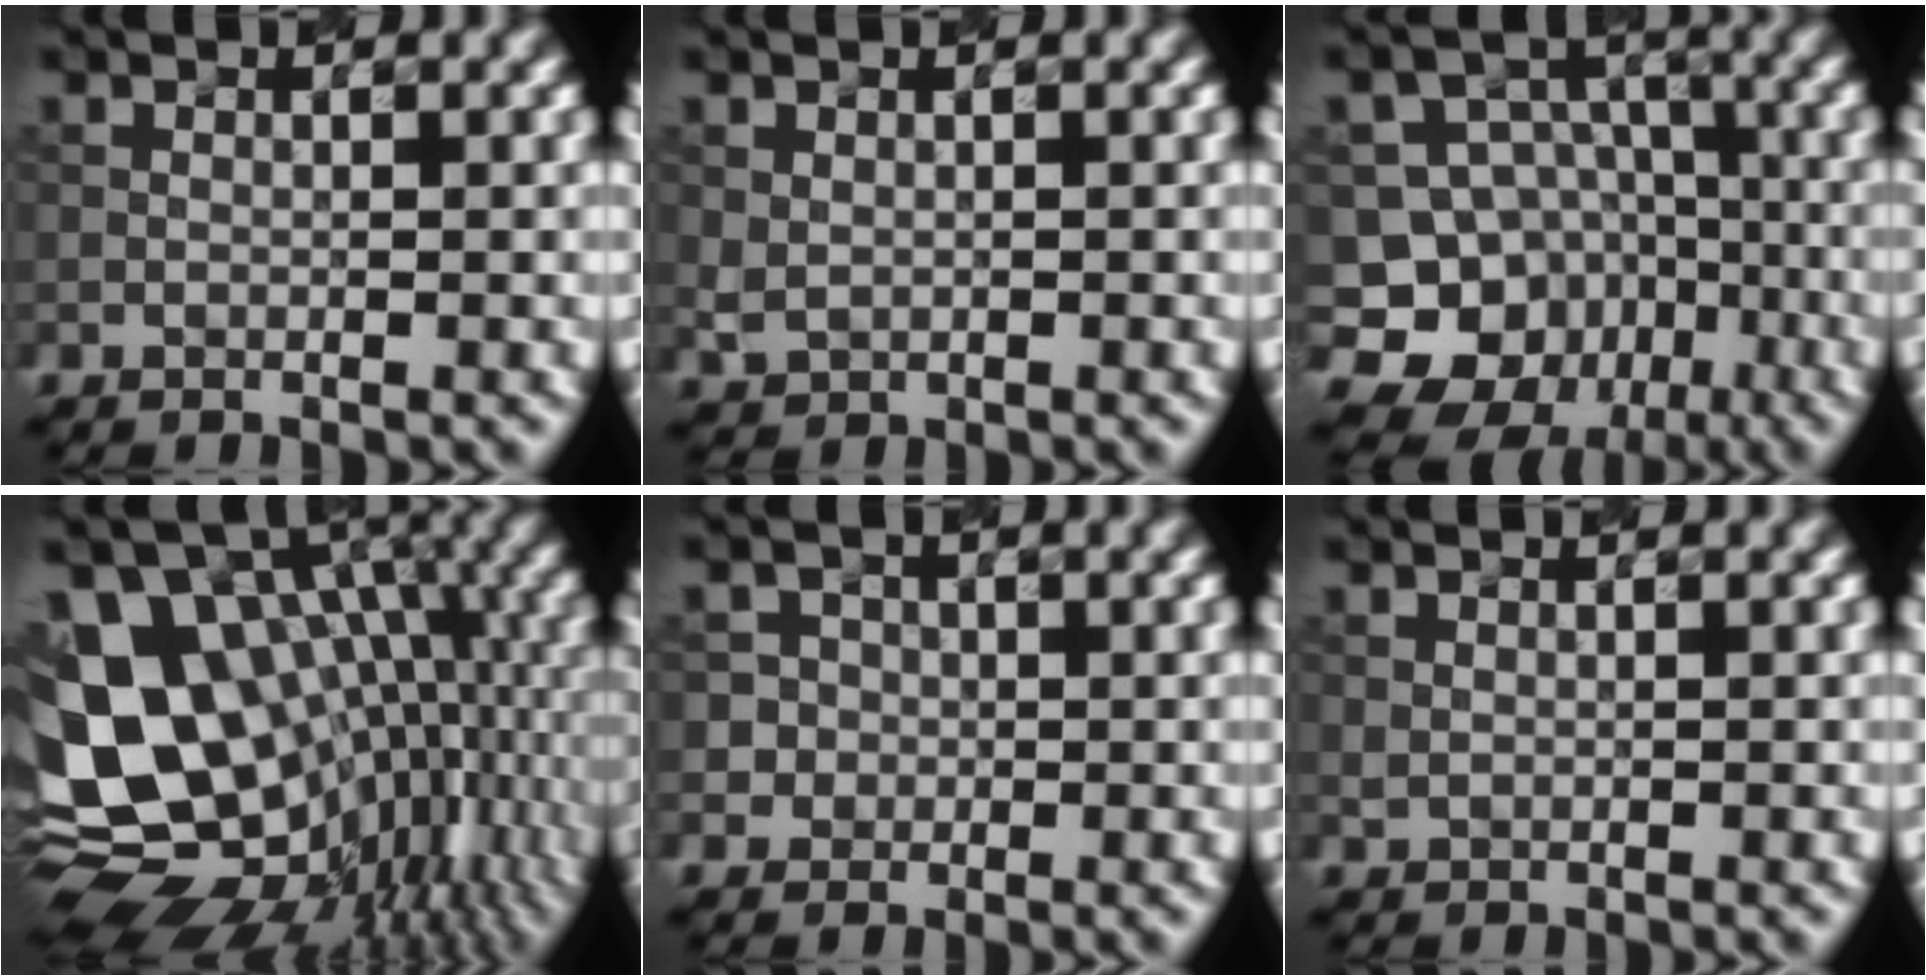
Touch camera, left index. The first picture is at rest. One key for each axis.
{"total": 0.5, "fx": 0.3, "fy": 0.4, "fz": 0.2, "tx": -0.016, "ty": -0.002, "tz": 0.017}
{"total": 11.4, "fx": -5.8, "fy": 9.4, "fz": 2.9, "tx": -0.049, "ty": -0.010, "tz": -0.095}
{"total": 16.6, "fx": 0.0, "fy": 11.8, "fz": 11.7, "tx": -0.215, "ty": -0.006, "tz": 0.038}
{"total": 2.0, "fx": 0.2, "fy": 2.0, "fz": 0.1, "tx": 0.001, "ty": -0.003, "tz": 0.014}
{"total": 0.0}